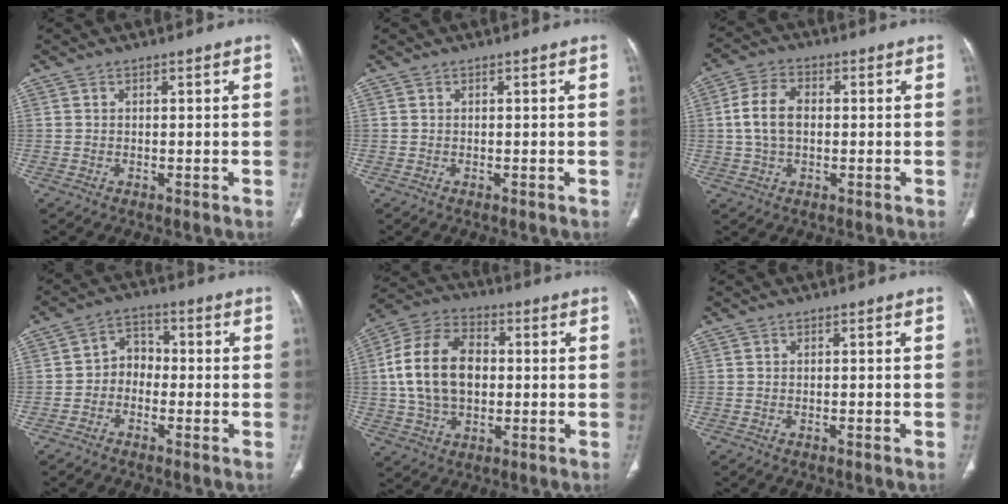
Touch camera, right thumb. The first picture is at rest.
{"total": 0.0}
{"total": 8.1, "force": [0.4, 5.3, 6.1], "torque": [-0.119, 0.018, 0.005]}
{"total": 5.1, "force": [-1.4, 4.2, 2.4], "torque": [-0.015, 0.027, -0.040]}
{"total": 16.1, "force": [0.8, 10.9, 11.9], "torque": [-0.213, 0.023, 0.012]}
{"total": 0.5, "force": [-0.3, 0.0, 0.4], "torque": [-0.013, 0.002, -0.003]}